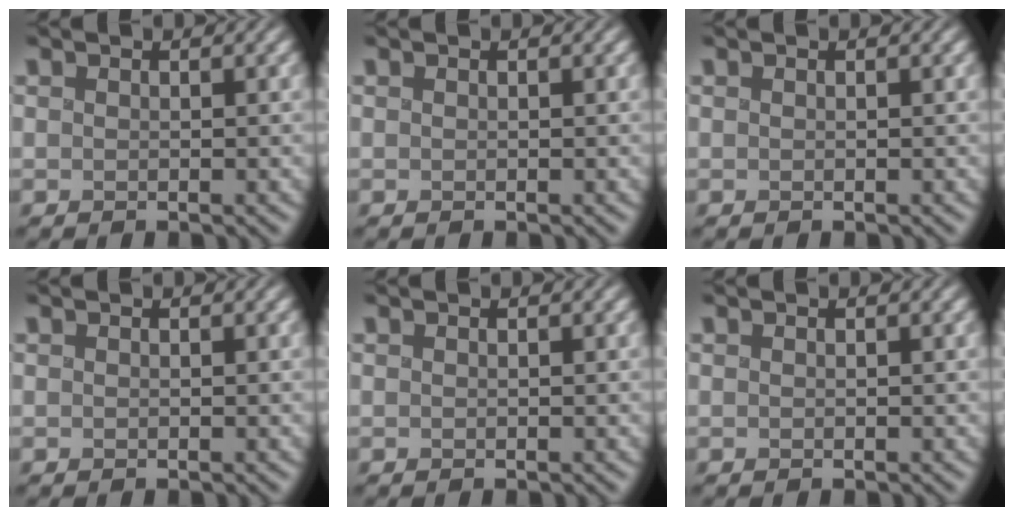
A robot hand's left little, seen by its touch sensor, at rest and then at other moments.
{"total": 0.0}
{"total": 0.0}
{"total": 0.0}
{"total": 0.0}
{"total": 0.0}